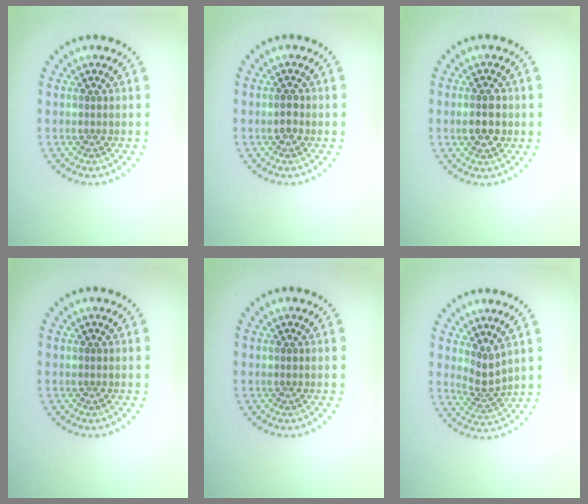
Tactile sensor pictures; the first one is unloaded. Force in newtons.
{"total": 1.0, "press": 1.0, "slide": 0.1}
{"total": 3.0, "press": 3.0, "slide": 0.1}
{"total": 0.0}
{"total": 0.0}
{"total": 2.2, "press": 1.6, "slide": 1.6}